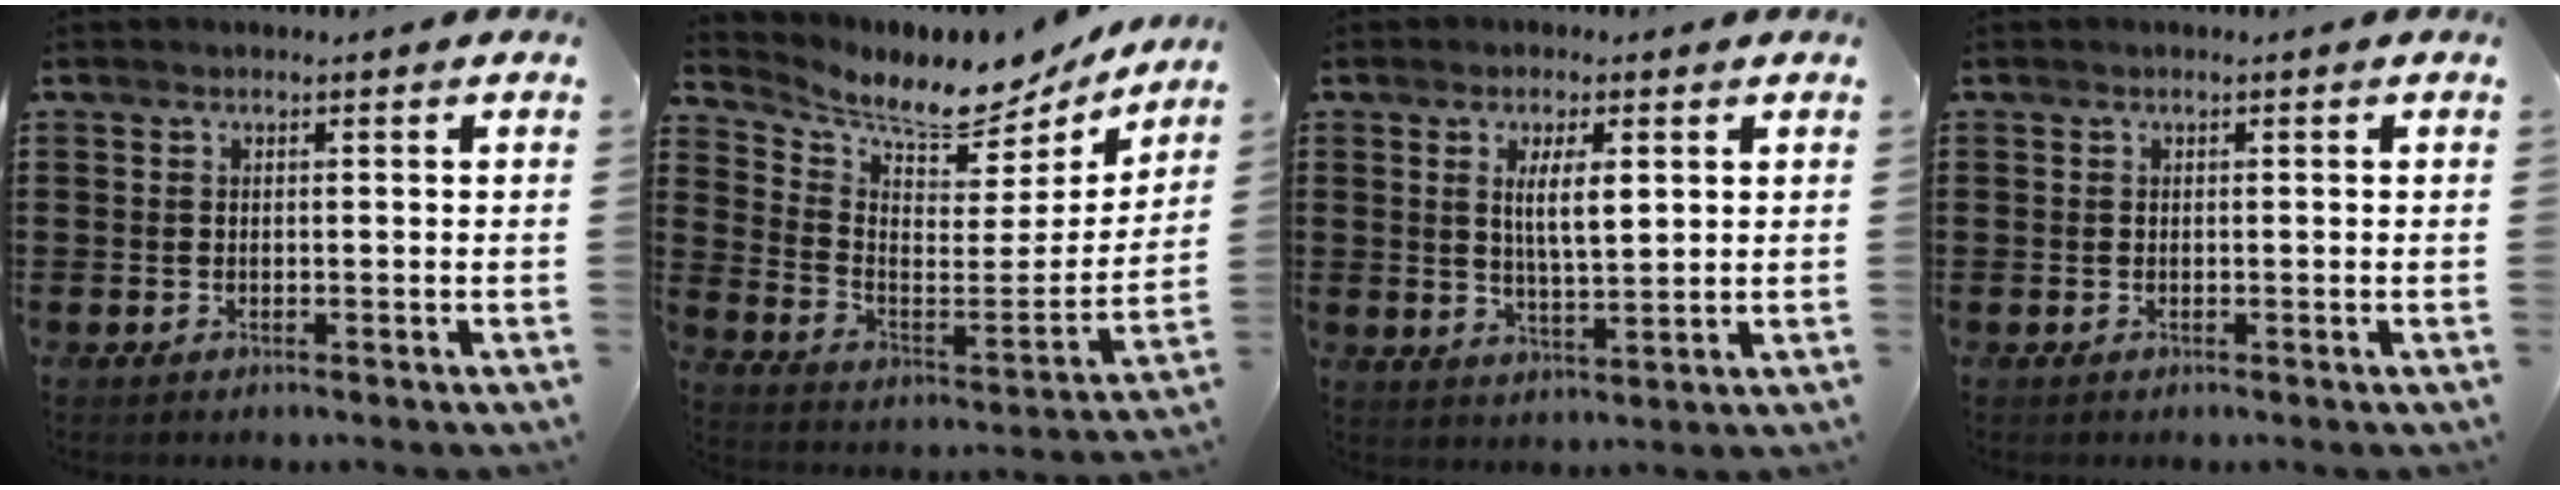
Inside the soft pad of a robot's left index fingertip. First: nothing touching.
{"total": 7.1, "force": [6.5, 1.3, 2.3], "torque": [-0.066, -0.061, 0.105]}
{"total": 5.4, "force": [1.8, 1.5, 4.8], "torque": [-0.092, 0.002, 0.029]}
{"total": 0.0}